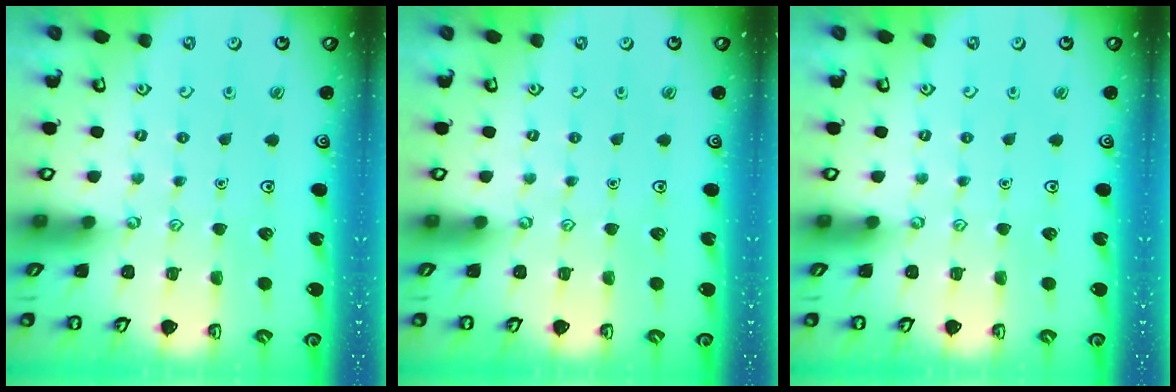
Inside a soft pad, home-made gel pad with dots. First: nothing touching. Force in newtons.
{"total": 0.0}
{"total": 0.0}